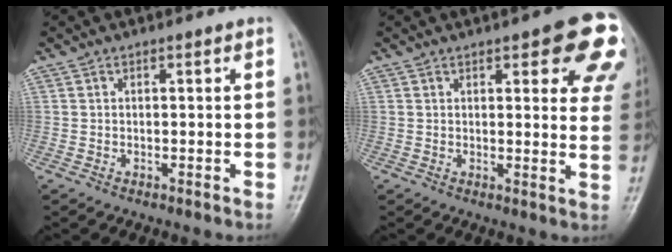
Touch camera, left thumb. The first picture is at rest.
{"total": 14.8, "force": [6.9, 5.0, 12.1], "torque": [-0.109, -0.022, 0.070]}